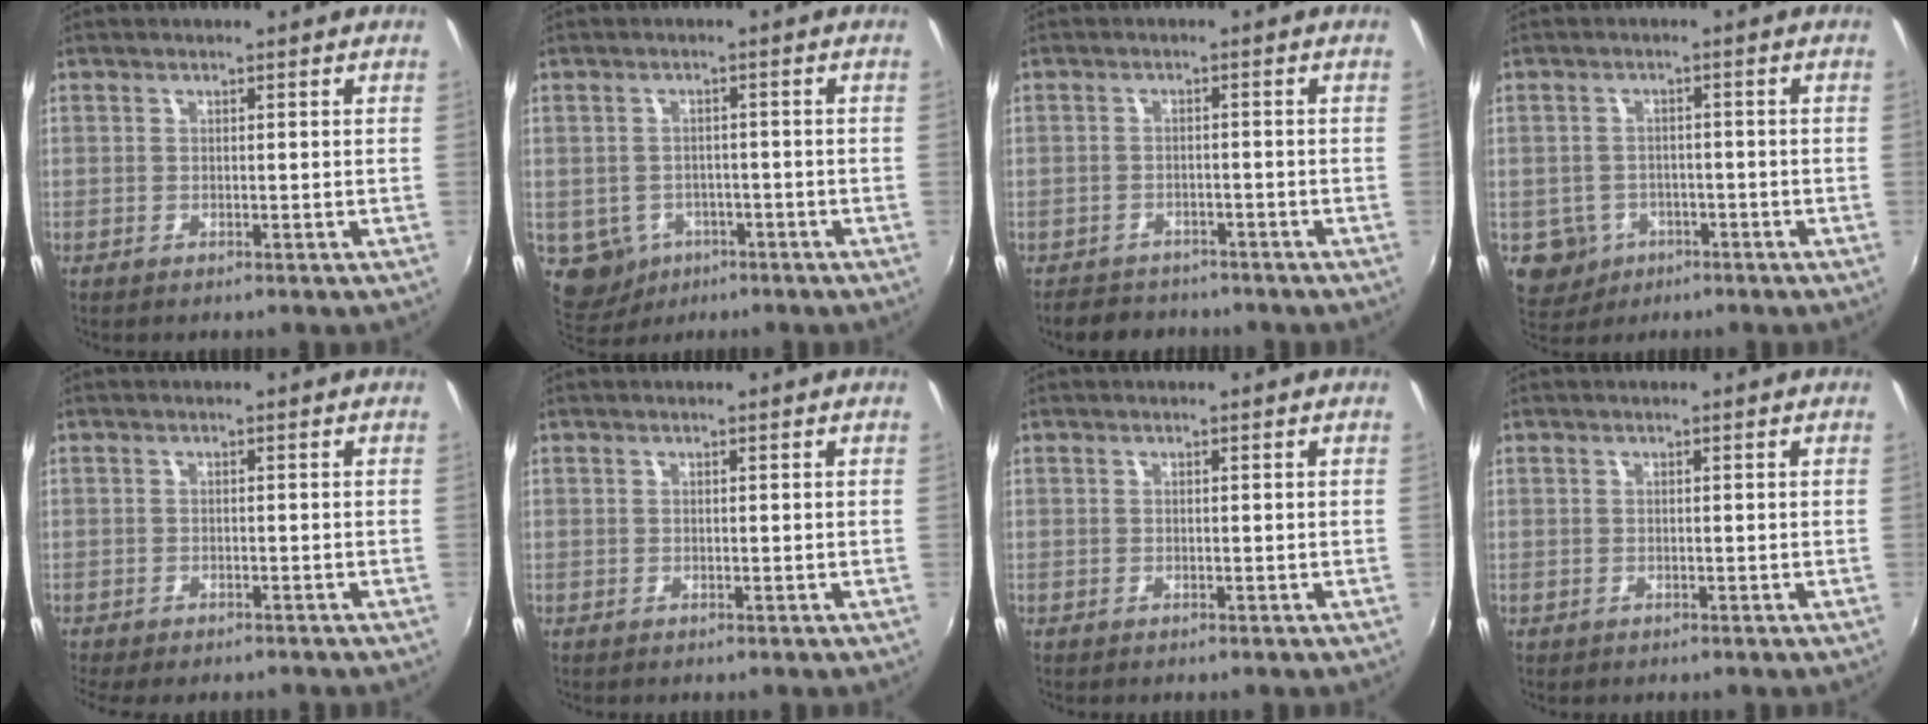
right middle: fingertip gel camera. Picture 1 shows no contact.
{"total": 6.7, "force": [-2.9, 5.7, 2.0], "torque": [-0.061, -0.004, -0.031]}
{"total": 6.1, "force": [-5.3, 2.8, 1.2], "torque": [-0.036, 0.005, -0.081]}
{"total": 5.9, "force": [-2.5, 5.2, 1.3], "torque": [-0.041, 0.003, -0.028]}
{"total": 4.9, "force": [-4.2, 1.3, 2.3], "torque": [-0.056, -0.024, -0.066]}
{"total": 0.0}
{"total": 0.0}
{"total": 0.0}